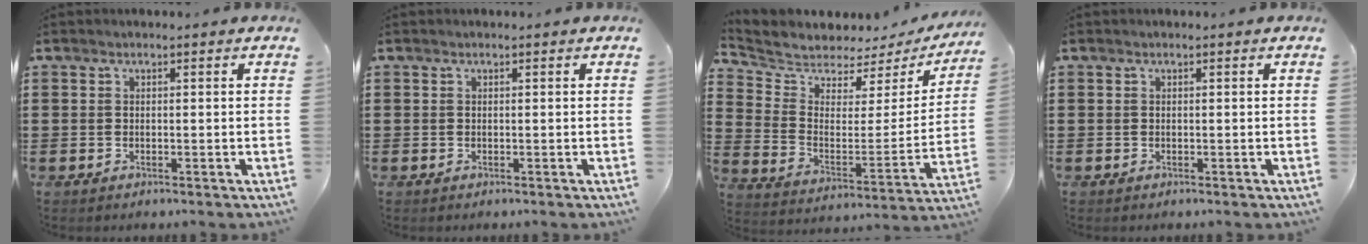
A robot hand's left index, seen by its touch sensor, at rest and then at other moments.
{"total": 0.0}
{"total": 4.8, "force": [4.5, 1.6, -0.2], "torque": [-0.035, -0.042, 0.074]}
{"total": 0.0}